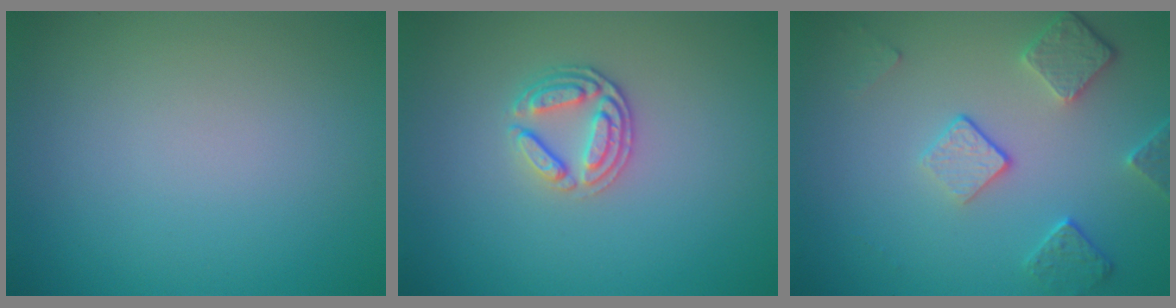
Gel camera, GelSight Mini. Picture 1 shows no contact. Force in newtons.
{"total": 2.7, "press": 2.5, "slide": 1.0}
{"total": 4.0, "press": 3.1, "slide": 2.5}